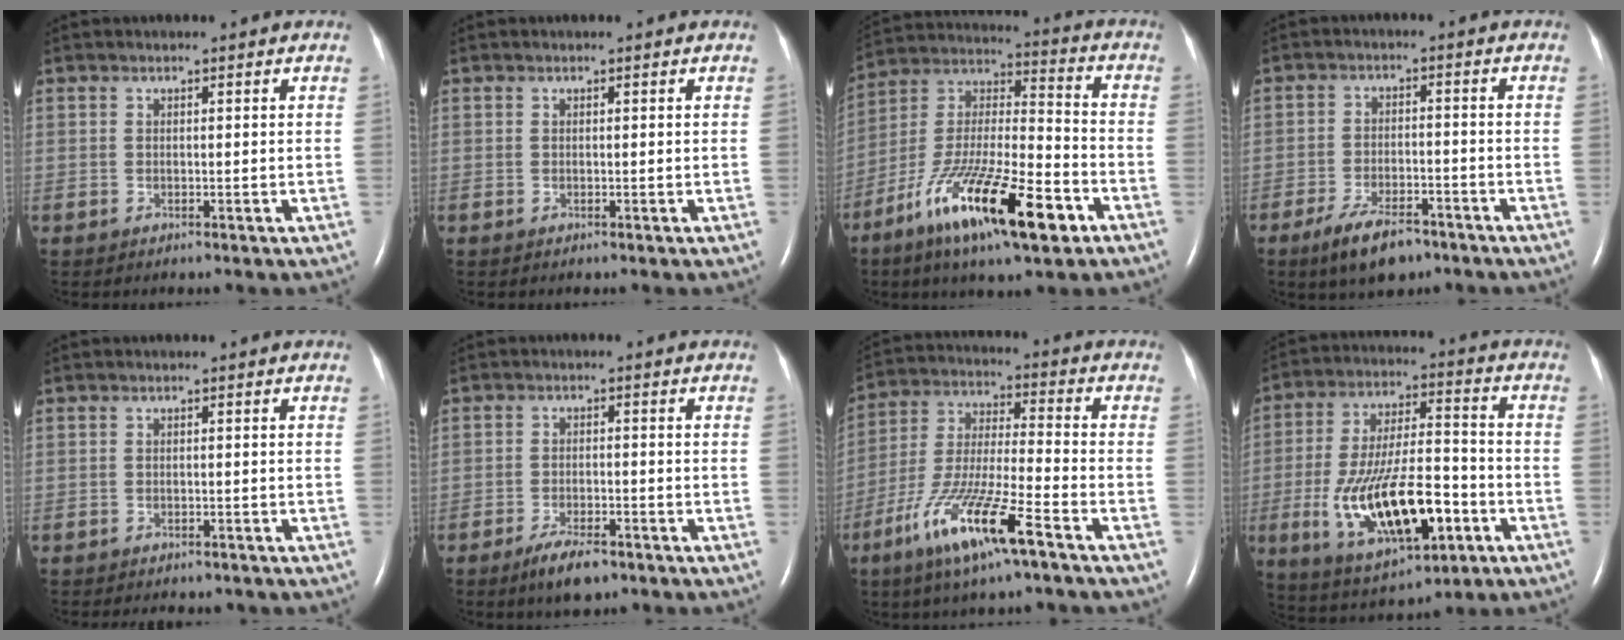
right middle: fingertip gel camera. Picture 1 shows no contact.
{"total": 0.0}
{"total": 20.4, "force": [-10.8, 3.9, 16.8], "torque": [-0.319, -0.030, -0.186]}
{"total": 7.5, "force": [-5.3, 2.7, 4.6], "torque": [-0.094, -0.007, -0.088]}
{"total": 5.9, "force": [-5.0, 2.1, 2.1], "torque": [-0.027, -0.001, -0.056]}
{"total": 5.2, "force": [-3.7, 1.6, 3.3], "torque": [-0.070, -0.005, -0.060]}
{"total": 14.3, "force": [-8.2, 1.1, 11.6], "torque": [-0.244, -0.026, -0.154]}
{"total": 18.4, "force": [-6.0, 6.2, 16.2], "torque": [-0.311, -0.003, -0.089]}